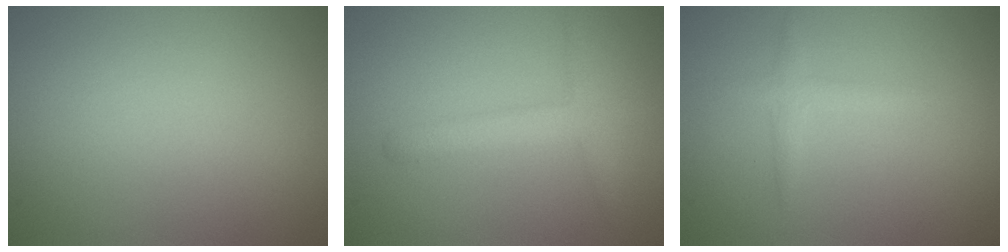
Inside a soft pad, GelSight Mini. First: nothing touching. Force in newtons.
{"total": 2.8, "press": 2.8, "slide": 0.2}
{"total": 1.5, "press": 1.5, "slide": 0.1}